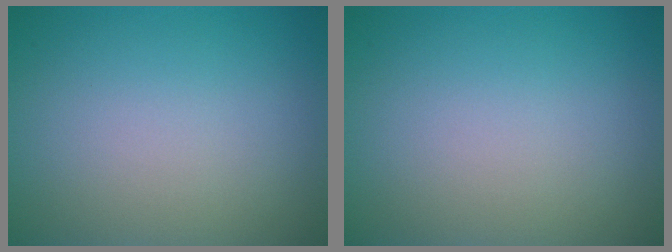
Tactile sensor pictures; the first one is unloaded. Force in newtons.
{"total": 0.0}